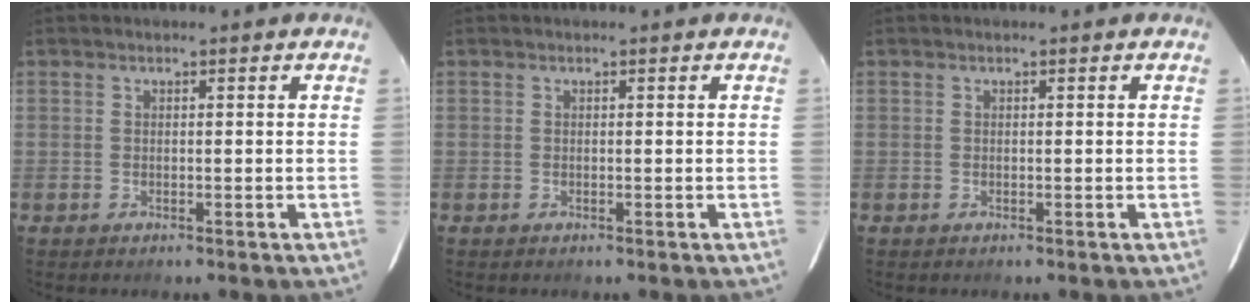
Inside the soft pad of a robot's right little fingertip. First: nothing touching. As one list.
[{"total": 0.0}, {"total": 0.0}]